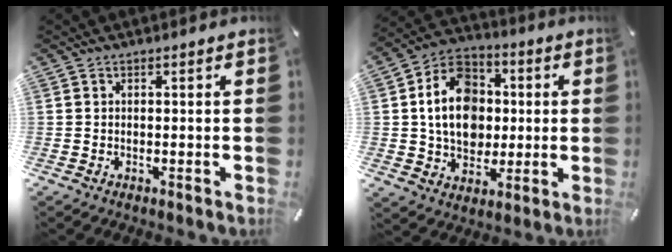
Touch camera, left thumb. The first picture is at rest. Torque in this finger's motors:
{"motor_torque": [0.64, 1.46, 1.49, -1.22, 0.36]}